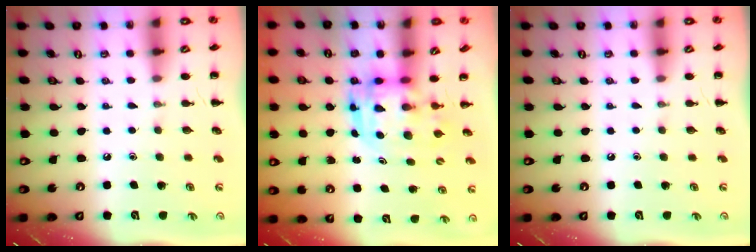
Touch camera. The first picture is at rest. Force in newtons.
{"total": 3.7, "press": 3.6, "slide": 0.7}
{"total": 0.0}